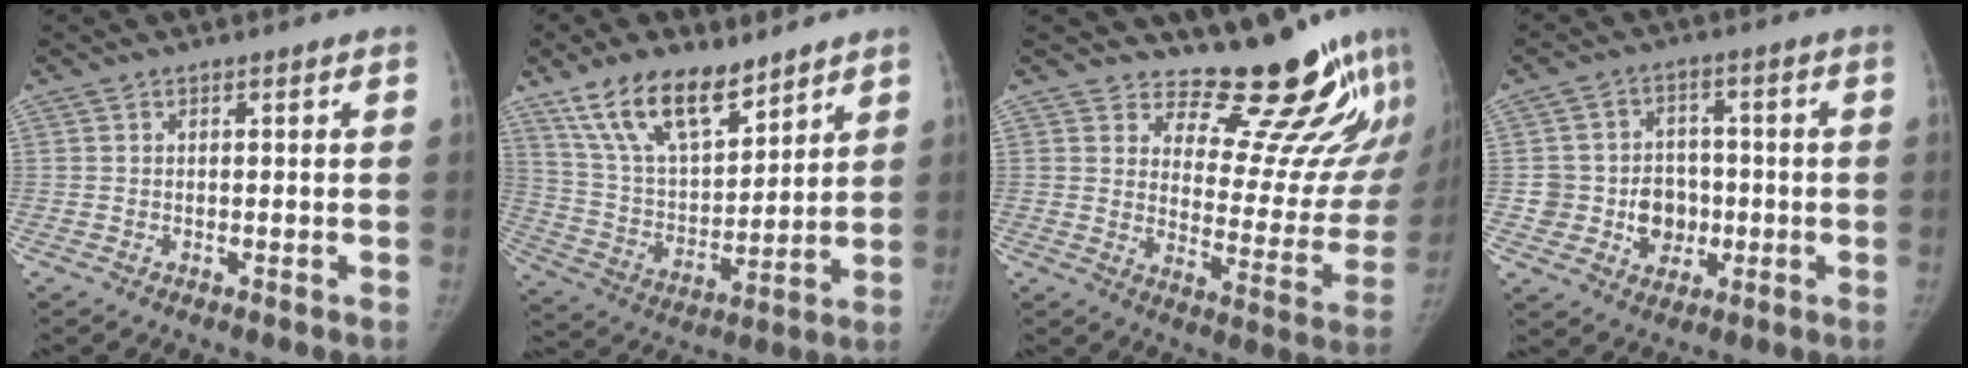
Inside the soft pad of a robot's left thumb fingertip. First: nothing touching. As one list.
[{"total": 16.5, "force": [11.4, 7.3, 9.6], "torque": [-0.137, -0.055, 0.218]}, {"total": 16.8, "force": [14.3, 5.2, 7.1], "torque": [-0.035, -0.142, 0.190]}, {"total": 9.1, "force": [-1.3, 8.2, 3.6], "torque": [-0.006, 0.014, -0.015]}]